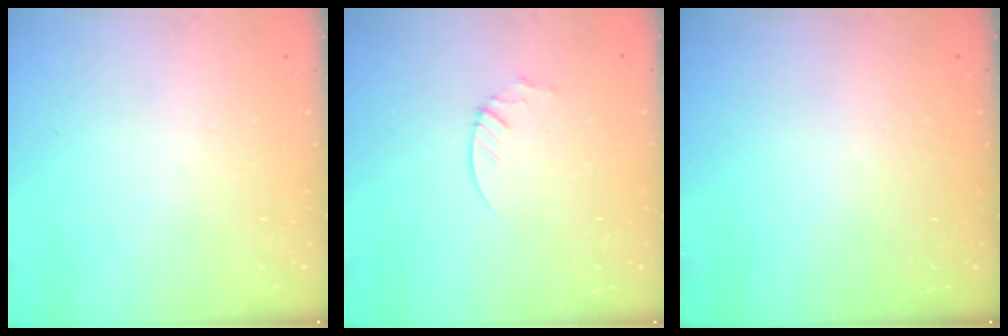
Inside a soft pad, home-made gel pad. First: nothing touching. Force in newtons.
{"total": 2.1, "press": 2.1, "slide": 0.2}
{"total": 0.0}